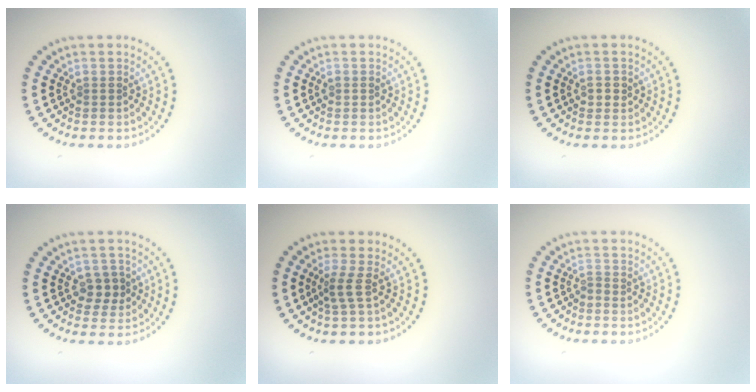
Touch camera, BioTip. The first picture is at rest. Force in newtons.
{"total": 0.9, "press": 0.9, "slide": 0.1}
{"total": 1.1, "press": 1.1, "slide": 0.2}
{"total": 2.1, "press": 2.0, "slide": 0.7}
{"total": 1.9, "press": 1.3, "slide": 1.5}
{"total": 0.6, "press": 0.2, "slide": 0.6}